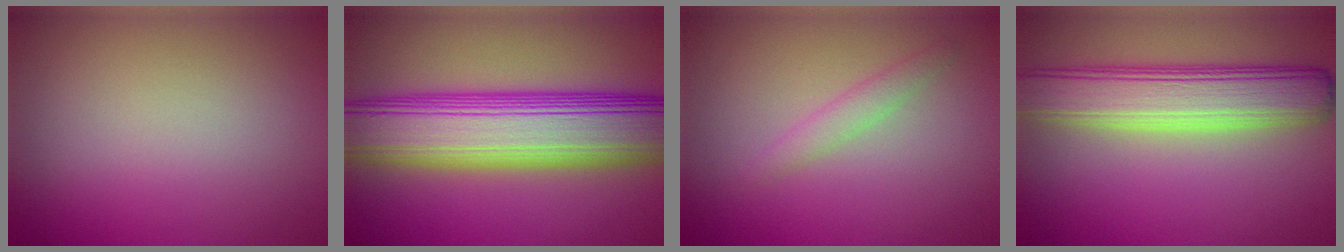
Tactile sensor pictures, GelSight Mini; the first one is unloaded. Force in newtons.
{"total": 12.7, "press": 12.7, "slide": 0.1}
{"total": 1.5, "press": 1.5, "slide": 0.0}
{"total": 7.4, "press": 7.3, "slide": 0.5}